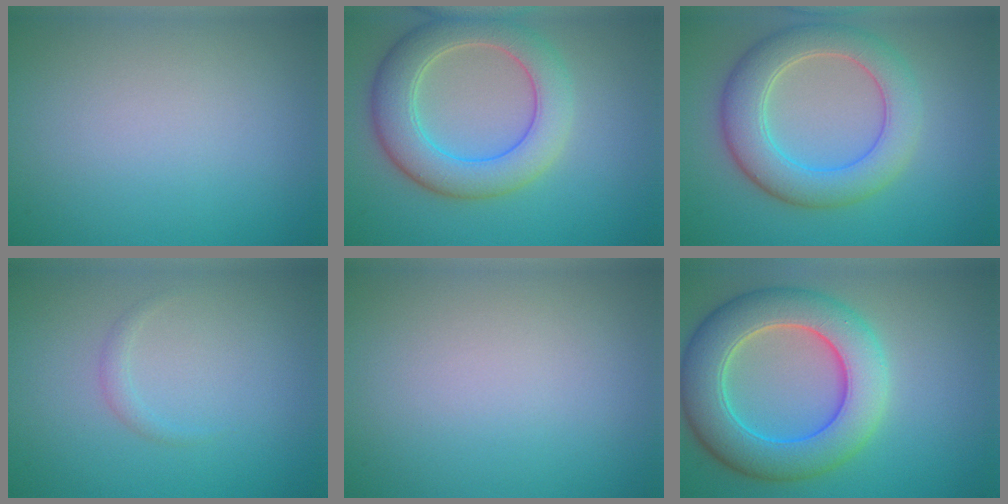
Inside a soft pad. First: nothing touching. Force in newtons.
{"total": 6.4, "press": 6.4, "slide": 0.5}
{"total": 6.2, "press": 6.2, "slide": 0.7}
{"total": 0.8, "press": 0.8, "slide": 0.0}
{"total": 0.0}
{"total": 8.5, "press": 8.5, "slide": 0.2}